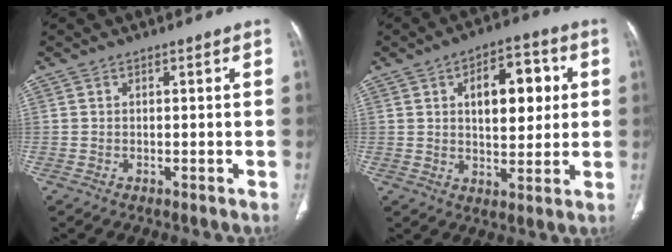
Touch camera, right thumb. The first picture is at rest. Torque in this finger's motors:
{"motor_torque": [-0.59, 0.97, 0.12, -0.02, 0.10]}